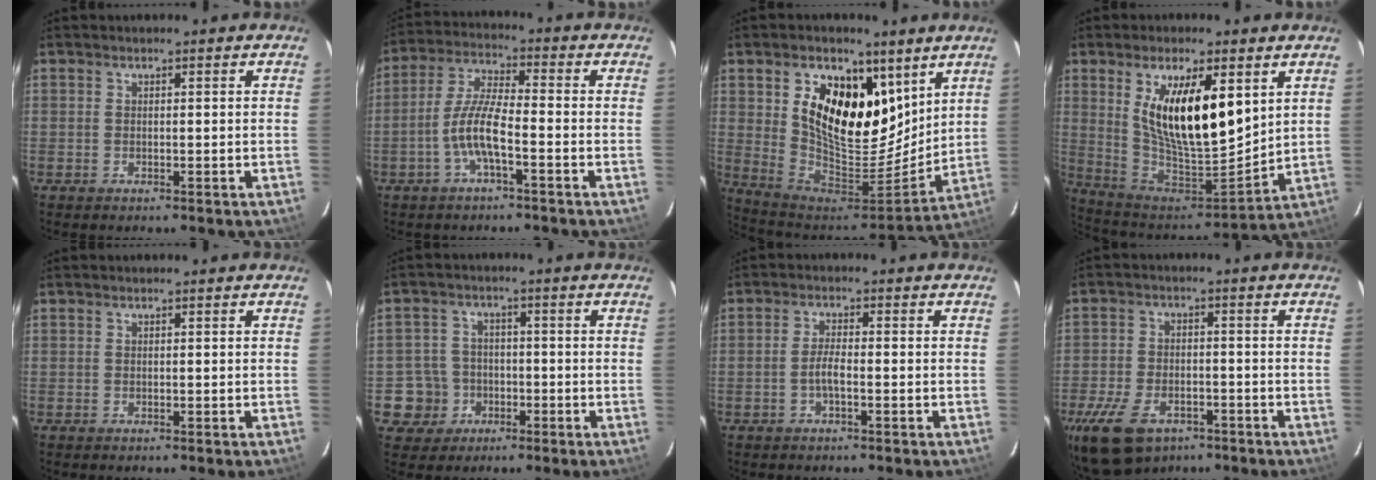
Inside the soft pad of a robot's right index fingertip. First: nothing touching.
{"total": 7.6, "force": [-3.2, 1.4, 6.7], "torque": [-0.145, 0.006, -0.062]}
{"total": 19.0, "force": [8.5, 11.0, 12.9], "torque": [-0.241, -0.002, 0.158]}
{"total": 18.6, "force": [6.6, 6.8, 16.0], "torque": [-0.290, -0.010, 0.132]}
{"total": 0.0}
{"total": 6.8, "force": [-2.2, 6.4, 0.4], "torque": [-0.022, 0.027, -0.033]}
{"total": 2.6, "force": [-1.2, 0.4, 2.3], "torque": [-0.048, 0.002, -0.023]}
{"total": 13.4, "force": [-8.3, 7.7, 7.2], "torque": [-0.173, -0.015, -0.141]}